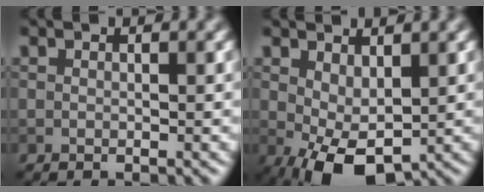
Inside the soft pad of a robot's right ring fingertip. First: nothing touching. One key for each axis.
{"total": 4.5, "fx": -0.1, "fy": 2.2, "fz": 3.9, "tx": -0.080, "ty": -0.005, "tz": 0.002}